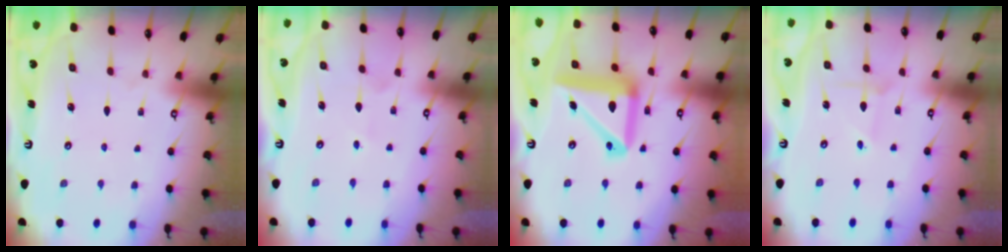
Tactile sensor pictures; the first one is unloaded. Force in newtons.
{"total": 2.2, "press": 2.0, "slide": 0.8}
{"total": 17.3, "press": 17.2, "slide": 1.9}
{"total": 2.4, "press": 2.4, "slide": 0.2}